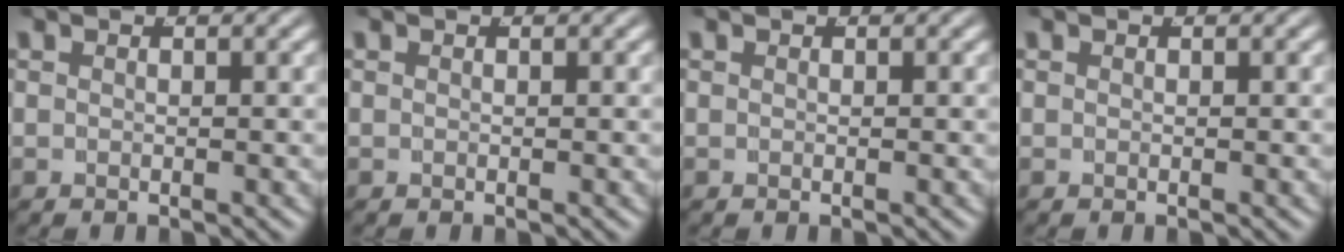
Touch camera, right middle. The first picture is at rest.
{"total": 0.0}
{"total": 0.0}
{"total": 0.0}